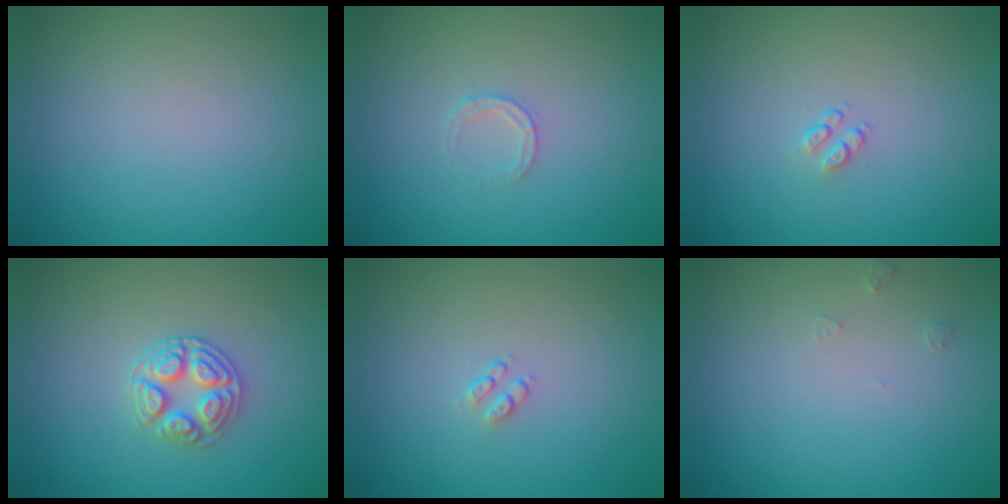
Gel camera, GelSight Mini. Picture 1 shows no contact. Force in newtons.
{"total": 1.3, "press": 1.3, "slide": 0.2}
{"total": 0.9, "press": 0.6, "slide": 0.7}
{"total": 2.8, "press": 2.7, "slide": 0.9}
{"total": 0.9, "press": 0.6, "slide": 0.7}
{"total": 0.6, "press": 0.6, "slide": 0.1}